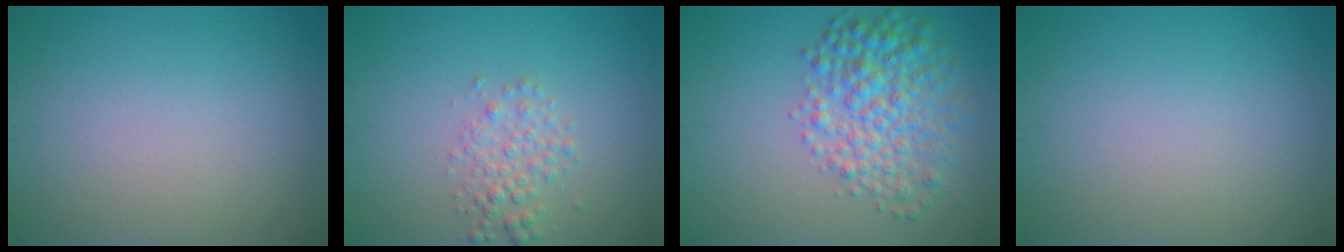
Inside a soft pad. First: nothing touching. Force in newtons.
{"total": 2.1, "press": 2.1, "slide": 0.1}
{"total": 5.8, "press": 5.8, "slide": 0.1}
{"total": 0.0}